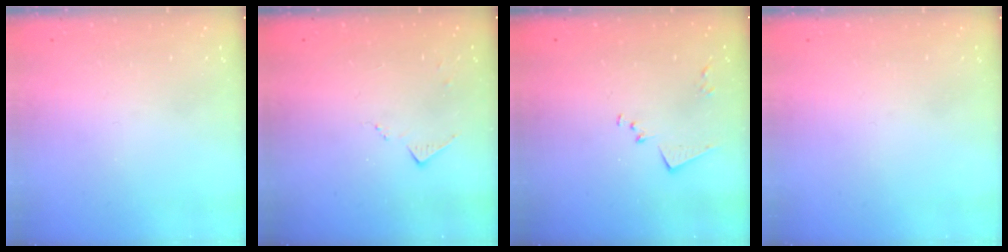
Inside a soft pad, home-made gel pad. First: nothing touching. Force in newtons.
{"total": 6.4, "press": 6.3, "slide": 0.8}
{"total": 8.4, "press": 8.4, "slide": 0.6}
{"total": 0.0}